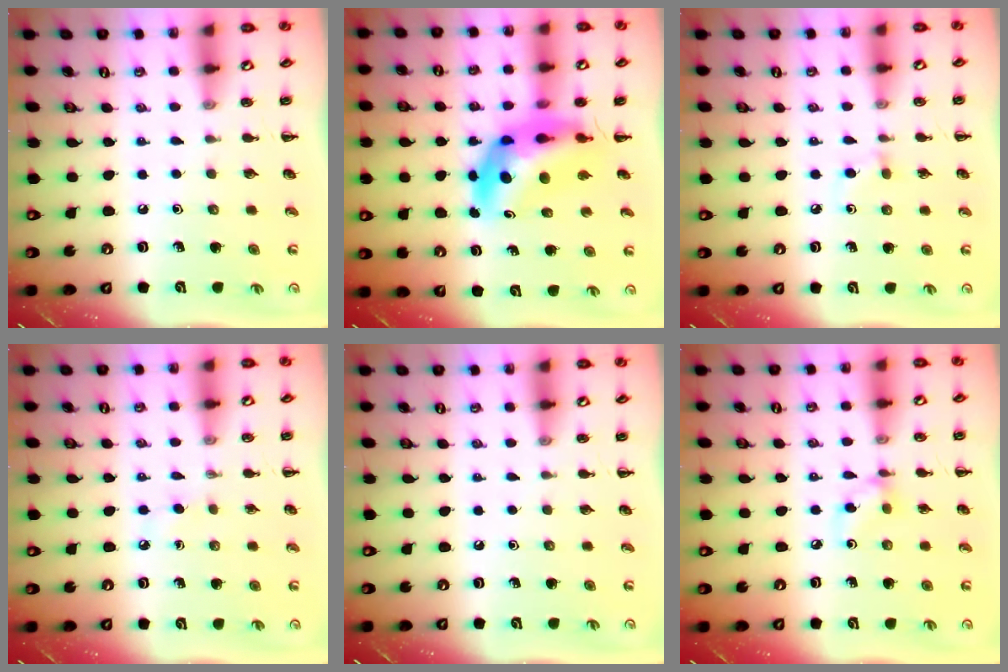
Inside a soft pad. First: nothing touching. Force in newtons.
{"total": 11.8, "press": 11.2, "slide": 3.7}
{"total": 4.1, "press": 3.9, "slide": 1.5}
{"total": 2.4, "press": 2.2, "slide": 1.0}
{"total": 0.0}
{"total": 4.3, "press": 4.3, "slide": 0.7}